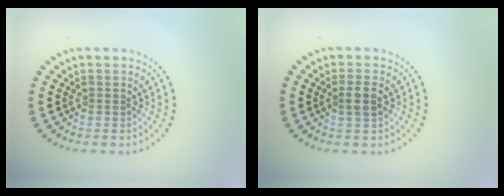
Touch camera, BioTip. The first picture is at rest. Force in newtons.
{"total": 1.9, "press": 1.7, "slide": 0.8}